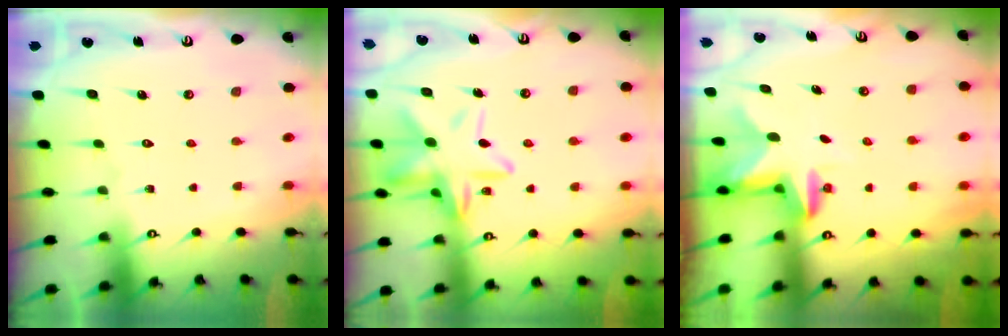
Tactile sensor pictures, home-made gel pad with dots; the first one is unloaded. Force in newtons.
{"total": 16.2, "press": 16.1, "slide": 1.5}
{"total": 2.4, "press": 2.4, "slide": 0.4}